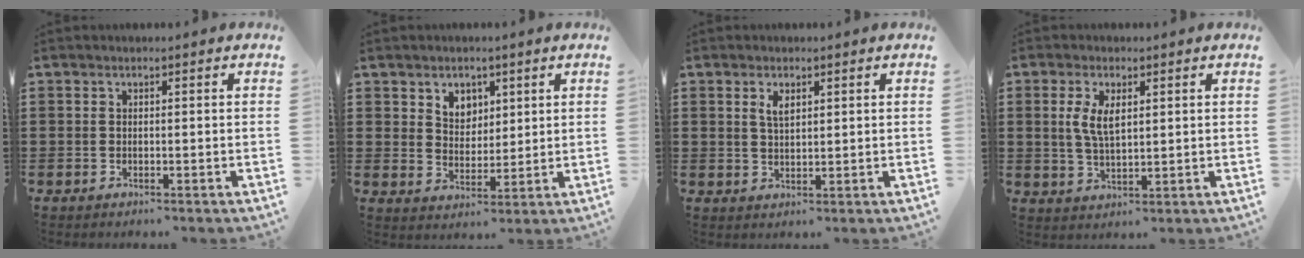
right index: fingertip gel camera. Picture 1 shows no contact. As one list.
[{"total": 4.4, "force": [2.8, 3.2, 0.8], "torque": [-0.031, 0.009, 0.052]}, {"total": 2.5, "force": [1.3, 1.1, 1.8], "torque": [-0.039, 0.003, 0.023]}, {"total": 4.7, "force": [1.2, 2.0, 4.0], "torque": [-0.086, 0.005, 0.019]}]